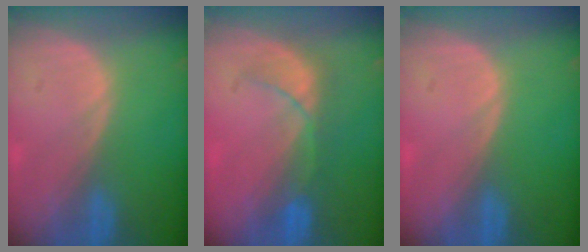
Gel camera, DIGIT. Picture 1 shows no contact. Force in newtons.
{"total": 5.1, "press": 5.1, "slide": 0.7}
{"total": 0.0}